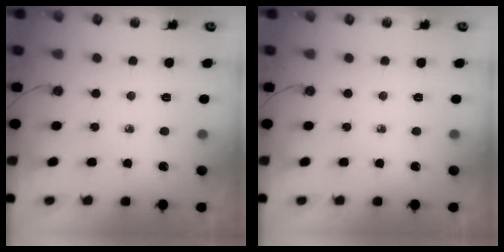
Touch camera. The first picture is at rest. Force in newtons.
{"total": 0.0}